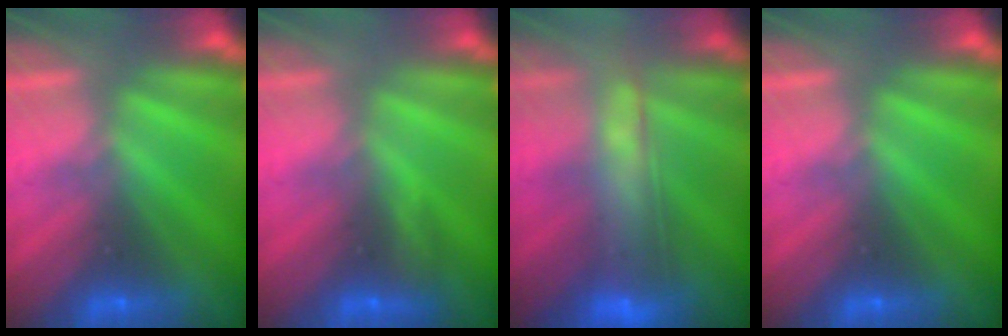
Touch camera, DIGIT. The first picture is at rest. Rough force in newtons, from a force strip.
{"total": 2.9}
{"total": 6.3}
{"total": 0.0}